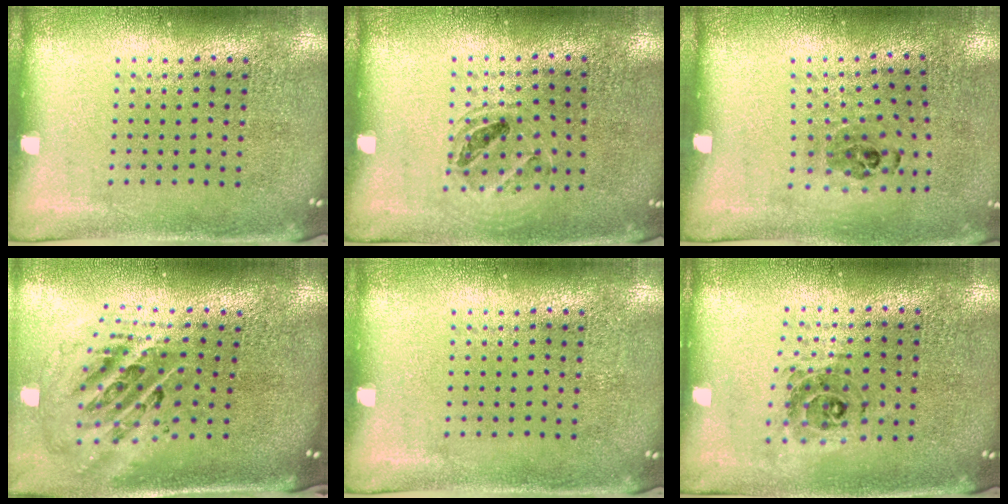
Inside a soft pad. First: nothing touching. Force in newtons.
{"total": 1.0, "press": 1.0, "slide": 0.2}
{"total": 1.0, "press": 0.7, "slide": 0.7}
{"total": 2.8, "press": 1.9, "slide": 2.1}
{"total": 0.0}
{"total": 0.7, "press": 0.7, "slide": 0.0}